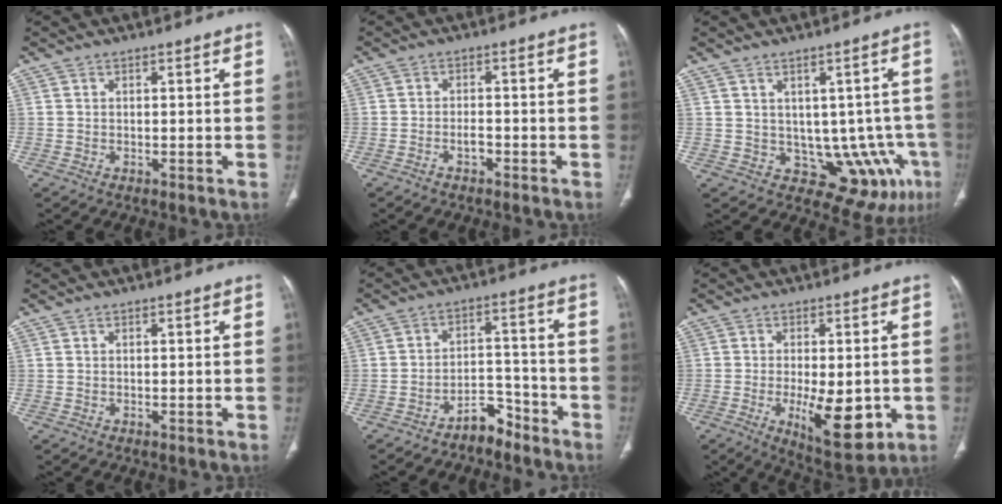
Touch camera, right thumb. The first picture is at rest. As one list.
[{"total": 1.7, "force": [-1.1, 0.8, 1.0], "torque": [-0.020, 0.010, -0.020]}, {"total": 10.3, "force": [-2.2, 6.7, 7.6], "torque": [-0.061, 0.007, -0.008]}, {"total": 0.0}, {"total": 5.7, "force": [-4.7, 2.7, 1.7], "torque": [-0.010, 0.061, -0.078]}, {"total": 12.2, "force": [-2.8, 5.2, 10.7], "torque": [-0.145, -0.017, -0.031]}]